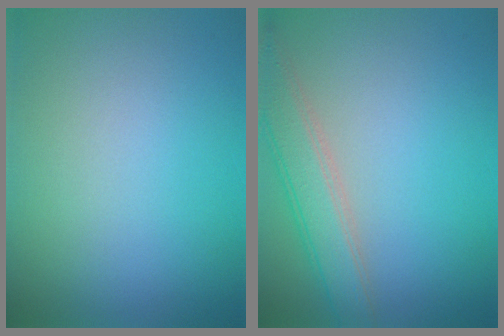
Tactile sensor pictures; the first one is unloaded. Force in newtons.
{"total": 4.1, "press": 4.1, "slide": 0.2}